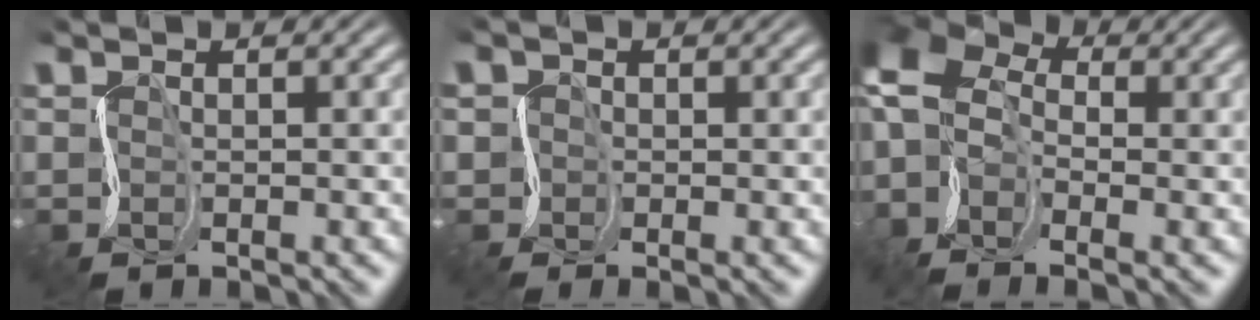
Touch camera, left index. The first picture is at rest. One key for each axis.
{"total": 1.0, "fx": 0.2, "fy": 0.9, "fz": 0.3, "tx": 0.002, "ty": 0.009, "tz": 0.000}
{"total": 8.0, "fx": -1.9, "fy": 5.0, "fz": 6.0, "tx": -0.108, "ty": 0.022, "tz": -0.050}